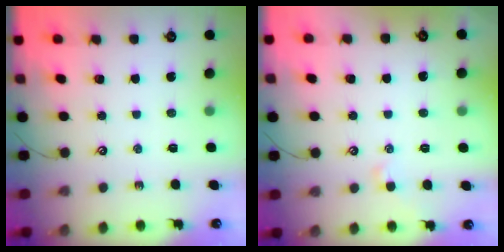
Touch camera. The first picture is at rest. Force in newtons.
{"total": 0.7, "press": 0.6, "slide": 0.4}